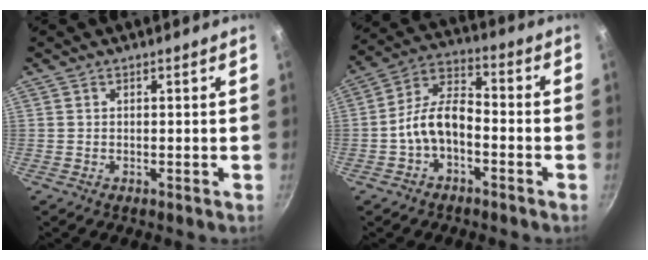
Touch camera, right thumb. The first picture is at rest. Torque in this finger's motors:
{"motor_torque": [-0.17, 0.55, 0.84, -0.79, 0.27]}